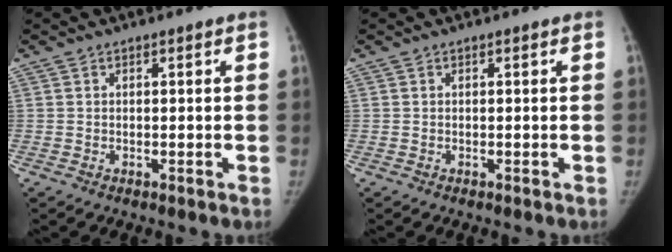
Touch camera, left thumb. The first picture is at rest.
{"total": 0.0}